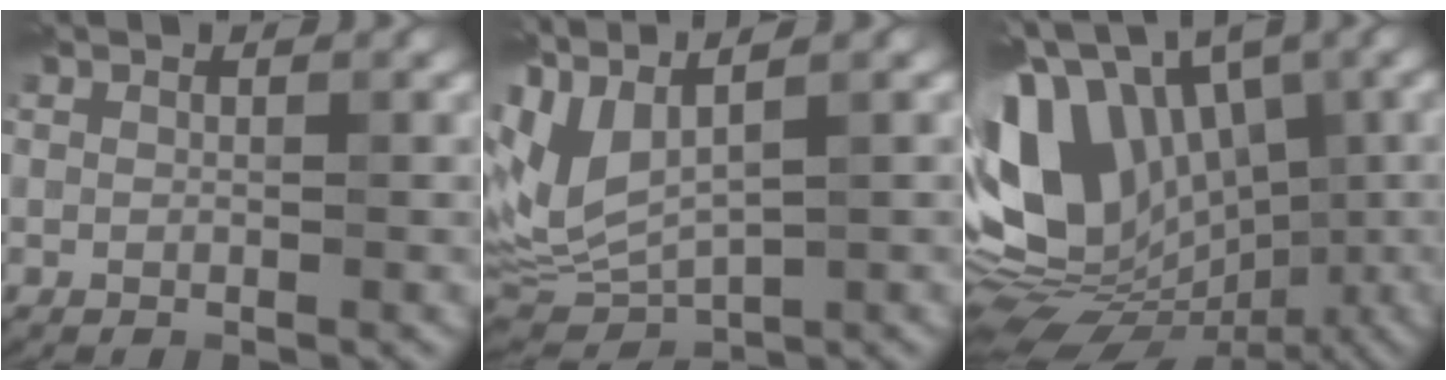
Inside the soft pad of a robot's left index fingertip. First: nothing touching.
{"total": 8.3, "force": [2.9, 3.5, 7.0], "torque": [-0.185, 0.010, 0.066]}
{"total": 16.2, "force": [-0.9, 10.3, 12.4], "torque": [-0.216, 0.023, -0.016]}